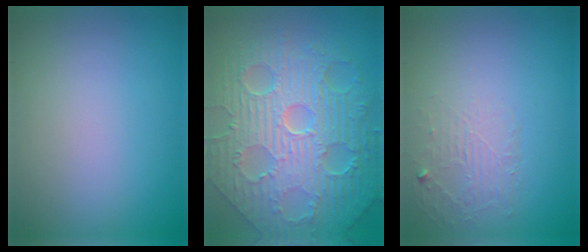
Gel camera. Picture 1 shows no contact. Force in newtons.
{"total": 11.9, "press": 7.7, "slide": 9.0}
{"total": 1.8, "press": 0.4, "slide": 1.8}